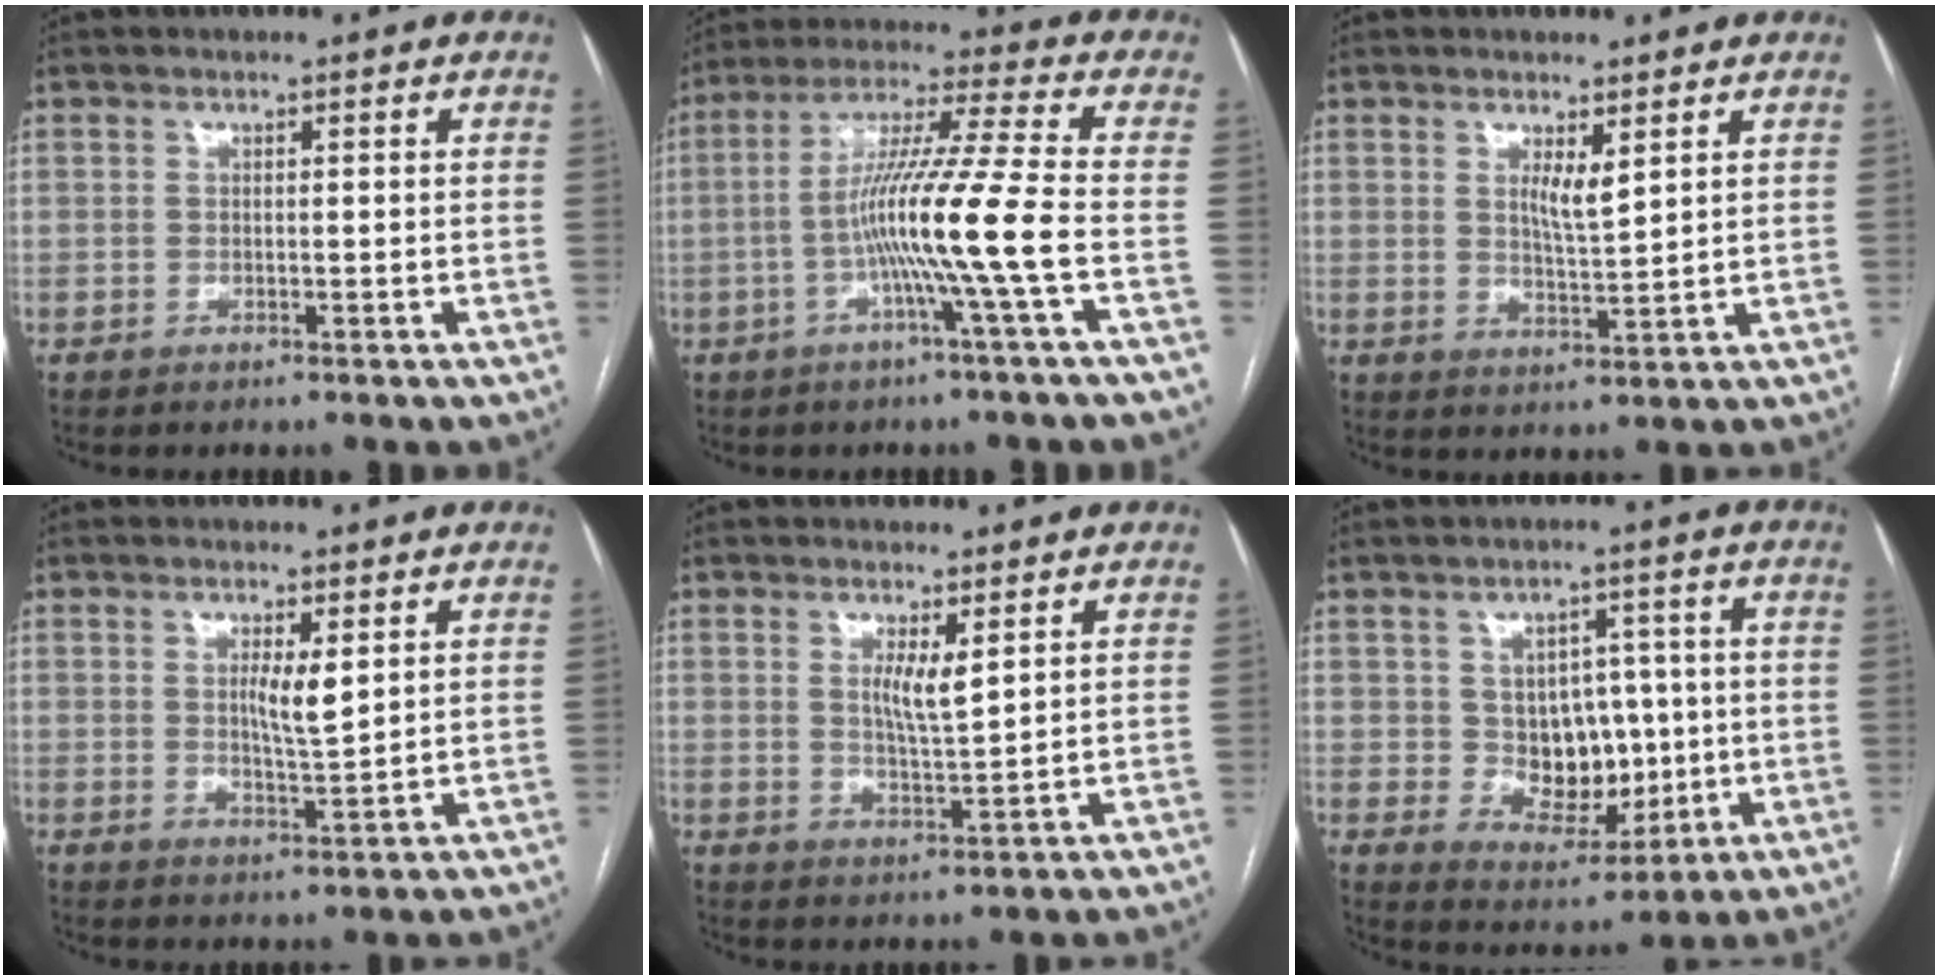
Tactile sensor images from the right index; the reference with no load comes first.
{"total": 12.8, "force": [-3.3, -2.2, 12.1], "torque": [-0.223, 0.002, -0.066]}
{"total": 3.4, "force": [1.6, 0.5, 3.0], "torque": [-0.056, -0.011, 0.033]}
{"total": 4.0, "force": [1.2, 0.6, 3.8], "torque": [-0.066, -0.008, 0.022]}
{"total": 4.0, "force": [1.6, 0.5, 3.7], "torque": [-0.068, -0.012, 0.031]}
{"total": 8.7, "force": [0.4, 6.5, 5.8], "torque": [-0.084, 0.014, 0.023]}